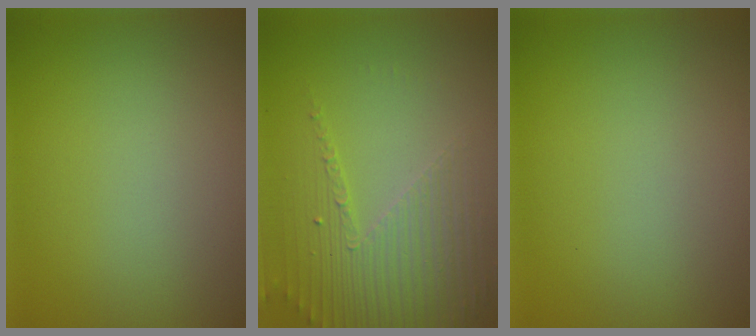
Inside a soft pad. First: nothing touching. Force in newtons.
{"total": 5.0, "press": 3.2, "slide": 3.8}
{"total": 0.0}